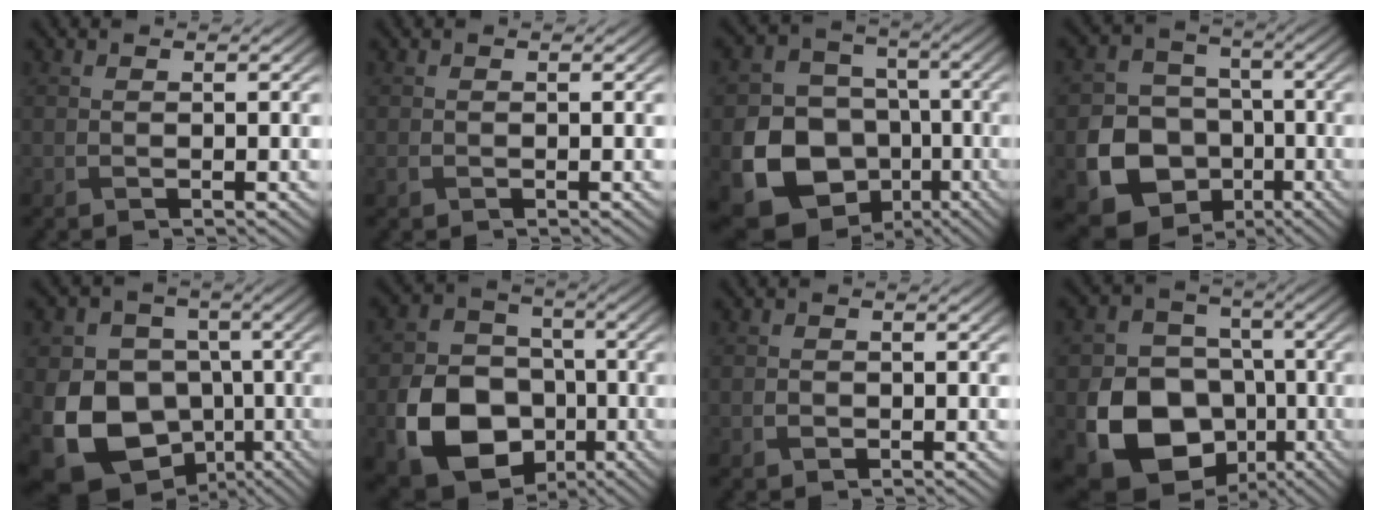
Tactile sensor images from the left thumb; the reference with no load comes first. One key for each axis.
{"total": 0.5, "fx": -0.3, "fy": 0.3, "fz": 0.3, "tx": -0.009, "ty": -0.003, "tz": -0.005}
{"total": 16.4, "fx": -6.2, "fy": 13.6, "fz": 6.8, "tx": -0.164, "ty": -0.054, "tz": -0.120}
{"total": 14.3, "fx": -5.4, "fy": 12.0, "fz": 5.6, "tx": -0.136, "ty": -0.058, "tz": -0.114}
{"total": 15.3, "fx": -4.7, "fy": 12.3, "fz": 7.6, "tx": -0.168, "ty": -0.036, "tz": -0.096}
{"total": 13.3, "fx": -4.9, "fy": 10.1, "fz": 7.2, "tx": -0.162, "ty": -0.038, "tz": -0.095}
{"total": 1.0, "fx": -0.5, "fy": 0.8, "fz": 0.4, "tx": -0.008, "ty": -0.002, "tz": -0.011}
{"total": 14.6, "fx": -5.3, "fy": 11.6, "fz": 7.3, "tx": -0.159, "ty": -0.052, "tz": -0.097}